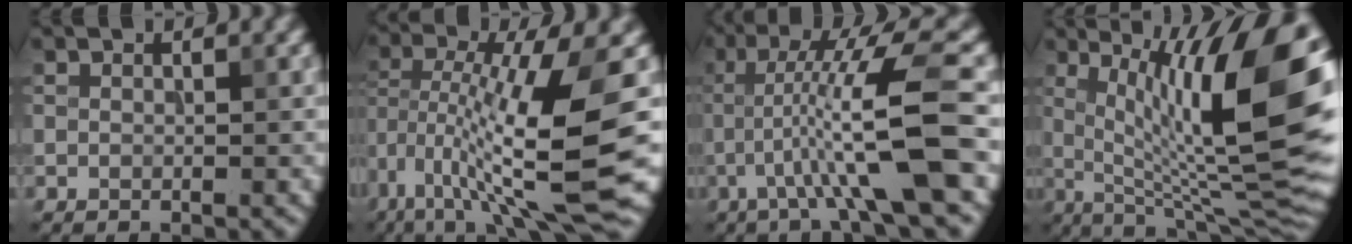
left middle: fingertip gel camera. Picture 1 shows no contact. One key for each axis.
{"total": 11.9, "fx": -2.8, "fy": 2.7, "fz": 11.3, "tx": -0.207, "ty": 0.003, "tz": -0.050}
{"total": 8.8, "fx": -2.2, "fy": 0.6, "fz": 8.6, "tx": -0.147, "ty": 0.017, "tz": -0.034}
{"total": 15.2, "fx": 2.7, "fy": 4.3, "fz": 14.3, "tx": -0.198, "ty": 0.001, "tz": 0.041}